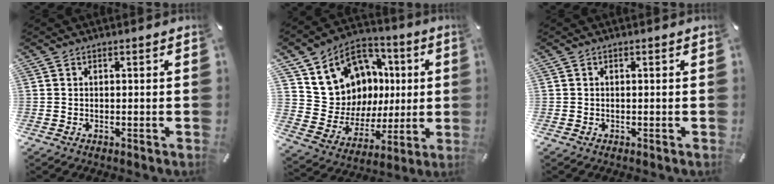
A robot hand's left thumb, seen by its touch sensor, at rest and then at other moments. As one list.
[{"total": 12.3, "force": [3.8, 11.5, 2.4], "torque": [-0.045, -0.039, 0.087]}, {"total": 0.0}]